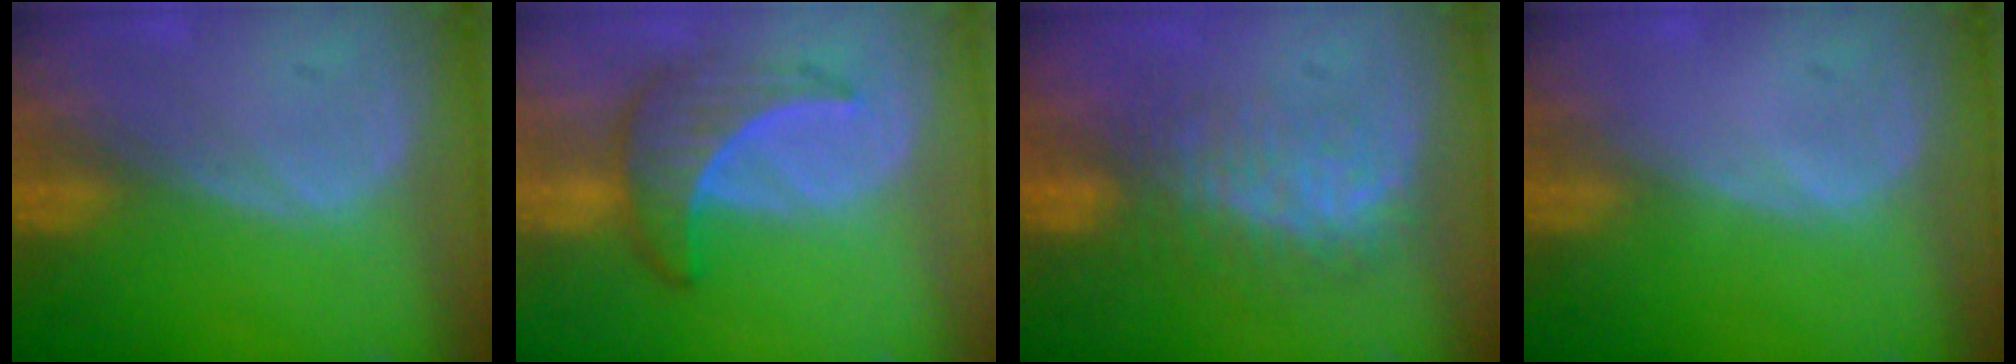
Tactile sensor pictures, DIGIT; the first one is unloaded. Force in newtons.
{"total": 6.5, "press": 6.4, "slide": 1.1}
{"total": 8.0, "press": 7.4, "slide": 3.0}
{"total": 0.0}